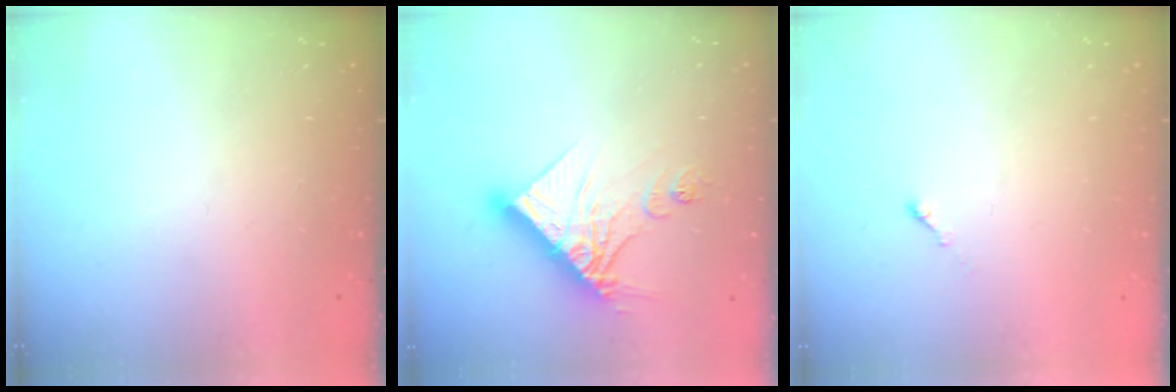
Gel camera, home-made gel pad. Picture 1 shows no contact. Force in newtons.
{"total": 14.3, "press": 14.2, "slide": 1.4}
{"total": 0.0}